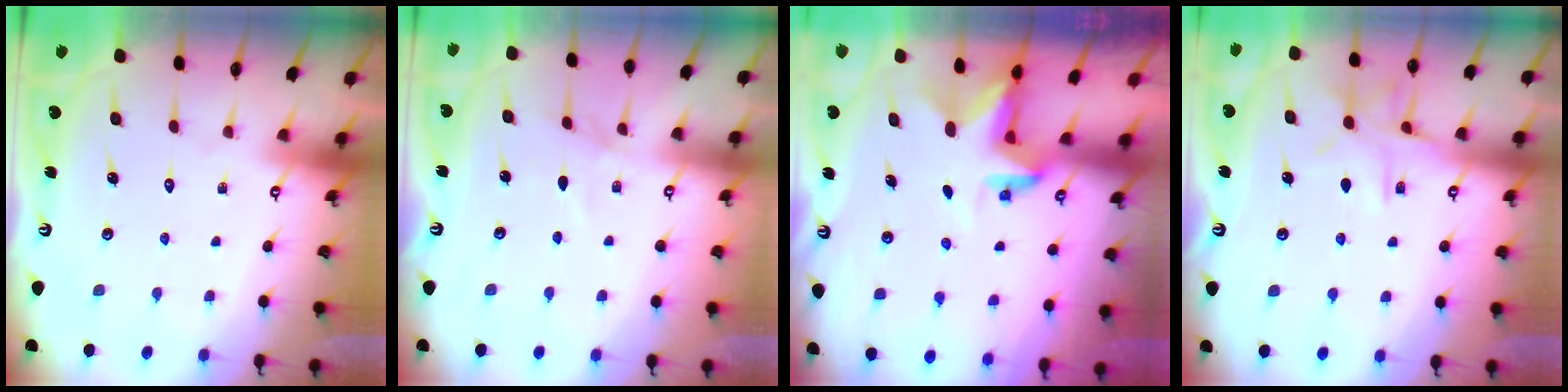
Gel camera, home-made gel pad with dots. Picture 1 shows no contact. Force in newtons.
{"total": 3.7, "press": 3.7, "slide": 0.4}
{"total": 2.9, "press": 2.9, "slide": 0.2}
{"total": 9.6, "press": 9.6, "slide": 0.7}